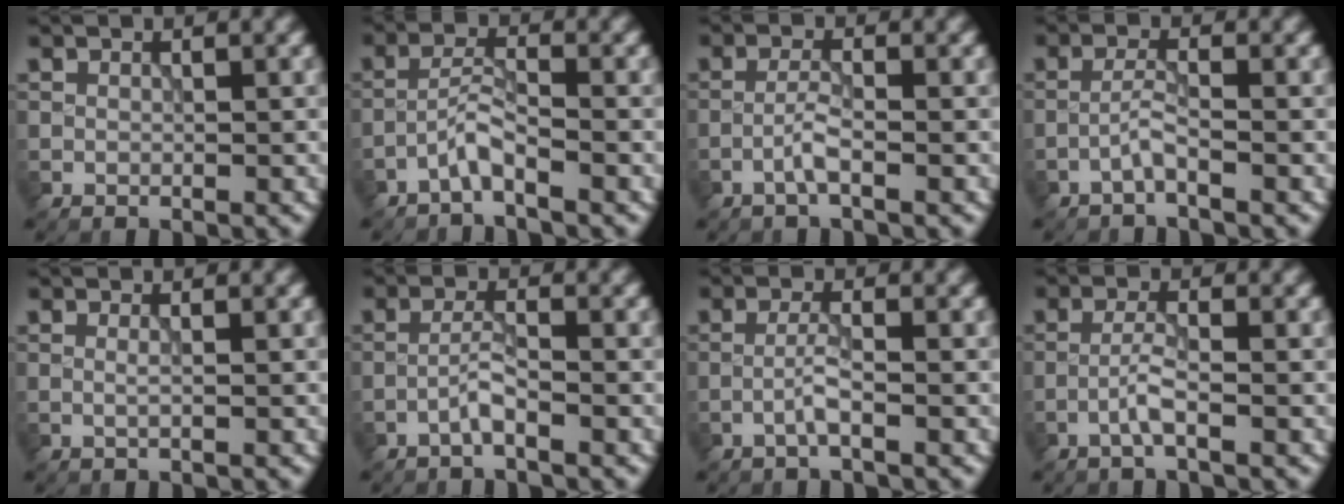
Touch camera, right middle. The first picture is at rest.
{"total": 2.3, "force": [-1.7, 0.2, 1.4], "torque": [-0.030, 0.010, -0.041]}
{"total": 1.8, "force": [-1.0, 0.1, 1.5], "torque": [-0.032, 0.007, -0.025]}
{"total": 1.6, "force": [-1.1, 0.0, 1.2], "torque": [-0.024, 0.009, -0.027]}
{"total": 0.8, "force": [0.1, 0.2, 0.7], "torque": [-0.012, -0.001, -0.004]}
{"total": 1.8, "force": [-1.2, 0.1, 1.3], "torque": [-0.026, 0.009, -0.028]}
{"total": 1.8, "force": [-0.8, 0.0, 1.6], "torque": [-0.032, 0.008, -0.022]}
{"total": 2.0, "force": [-1.1, 0.1, 1.7], "torque": [-0.036, 0.009, -0.027]}